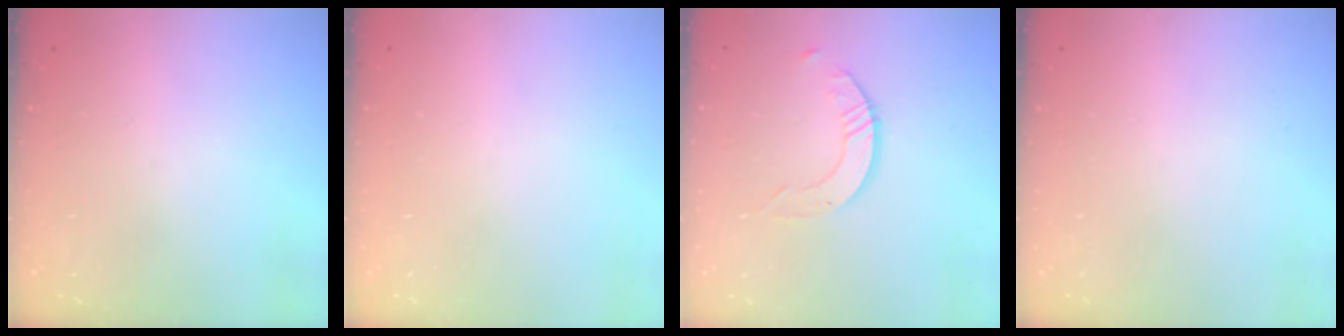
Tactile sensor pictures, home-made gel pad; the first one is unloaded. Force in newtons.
{"total": 0.0}
{"total": 3.1, "press": 3.1, "slide": 0.3}
{"total": 0.0}